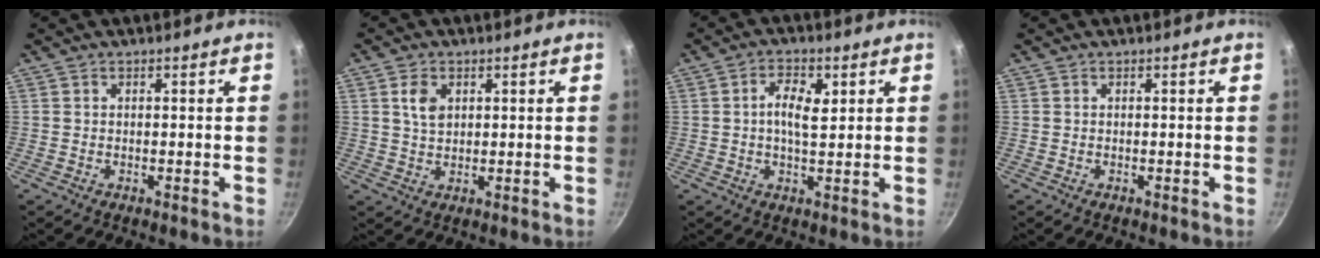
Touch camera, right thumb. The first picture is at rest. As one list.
[{"total": 4.2, "force": [1.4, 2.8, 2.8], "torque": [-0.043, -0.003, 0.028]}, {"total": 5.2, "force": [1.2, 2.4, 4.4], "torque": [-0.073, -0.004, 0.018]}, {"total": 0.0}]